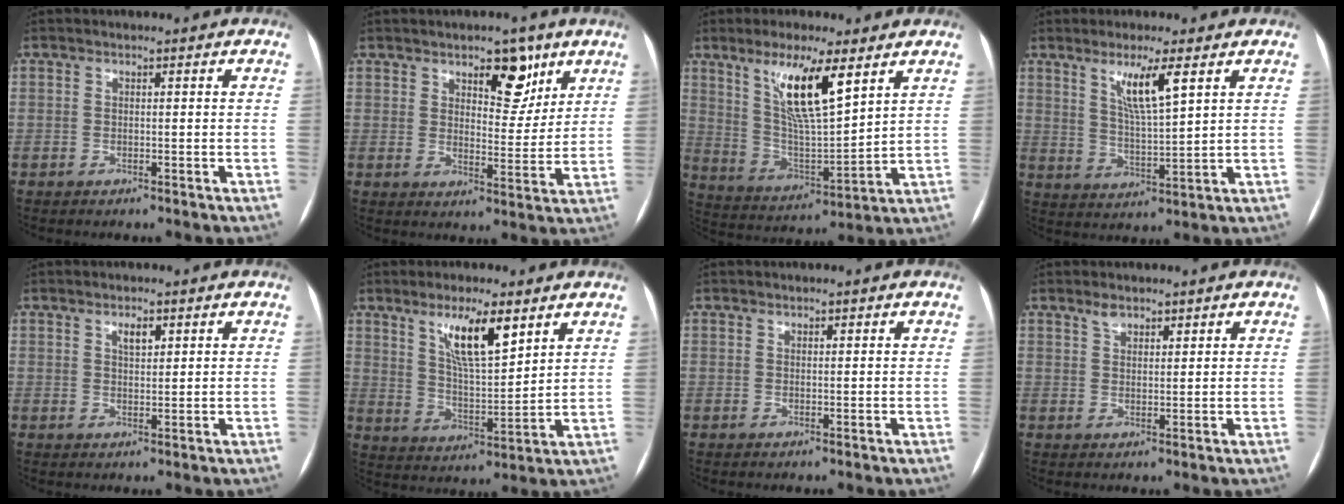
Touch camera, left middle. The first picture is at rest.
{"total": 7.1, "force": [4.5, 3.1, 4.5], "torque": [-0.059, -0.001, 0.066]}
{"total": 12.5, "force": [6.8, 2.0, 10.3], "torque": [-0.198, -0.005, 0.132]}
{"total": 7.1, "force": [3.6, 0.3, 6.0], "torque": [-0.115, -0.011, 0.070]}
{"total": 2.2, "force": [1.3, 0.9, 1.6], "torque": [-0.029, 0.001, 0.023]}
{"total": 9.7, "force": [5.6, 1.9, 7.7], "torque": [-0.146, -0.005, 0.106]}
{"total": 0.6, "force": [0.5, 0.2, 0.3], "torque": [-0.010, 0.000, 0.008]}
{"total": 2.2, "force": [1.8, 0.9, 0.9], "torque": [-0.023, 0.004, 0.035]}